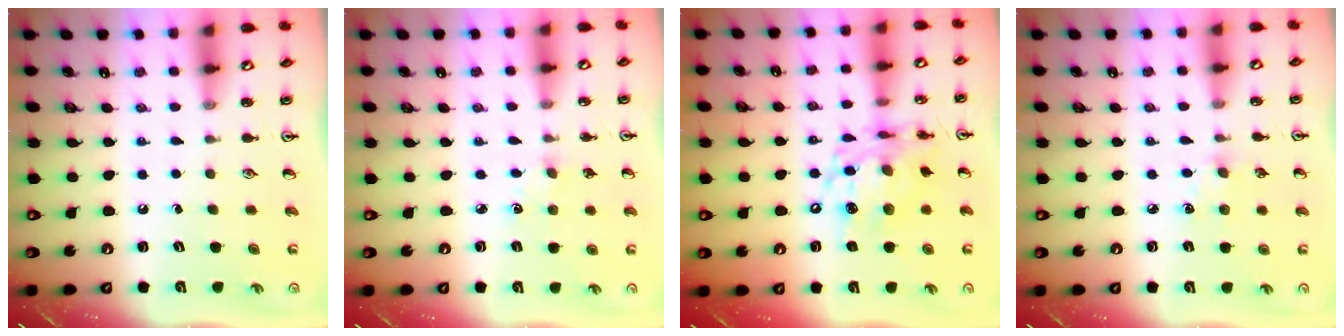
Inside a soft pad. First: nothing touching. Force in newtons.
{"total": 3.3, "press": 3.3, "slide": 0.5}
{"total": 13.8, "press": 13.8, "slide": 1.1}
{"total": 5.6, "press": 5.5, "slide": 0.6}